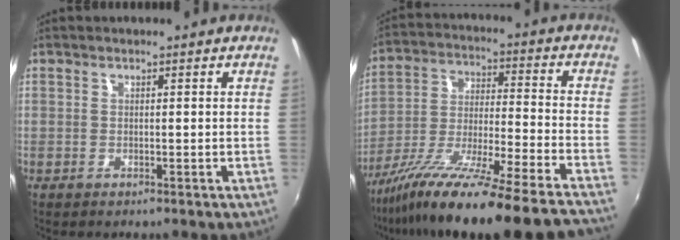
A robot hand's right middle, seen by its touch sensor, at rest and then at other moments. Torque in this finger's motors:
{"motor_torque": [1.38, -0.76, 0.43, 0.21]}